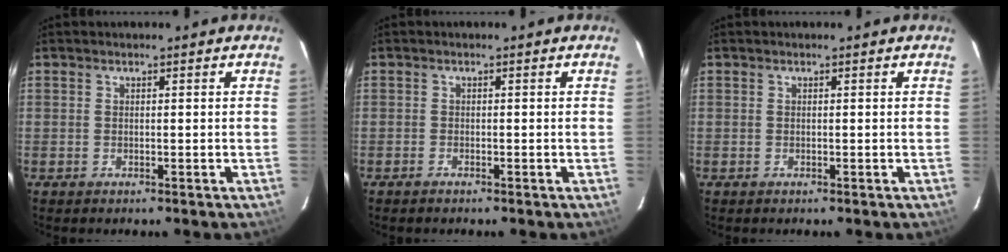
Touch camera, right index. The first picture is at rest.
{"total": 1.0, "force": [-0.8, 0.4, 0.3], "torque": [-0.007, 0.002, -0.018]}
{"total": 0.0}